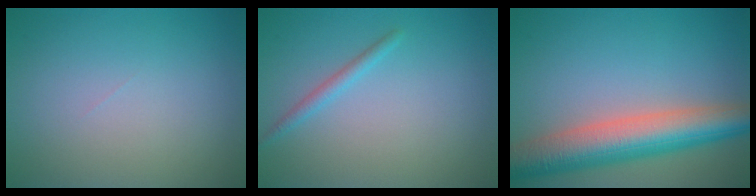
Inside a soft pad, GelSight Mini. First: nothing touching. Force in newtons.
{"total": 1.3, "press": 1.2, "slide": 0.1}
{"total": 8.5, "press": 8.5, "slide": 0.6}